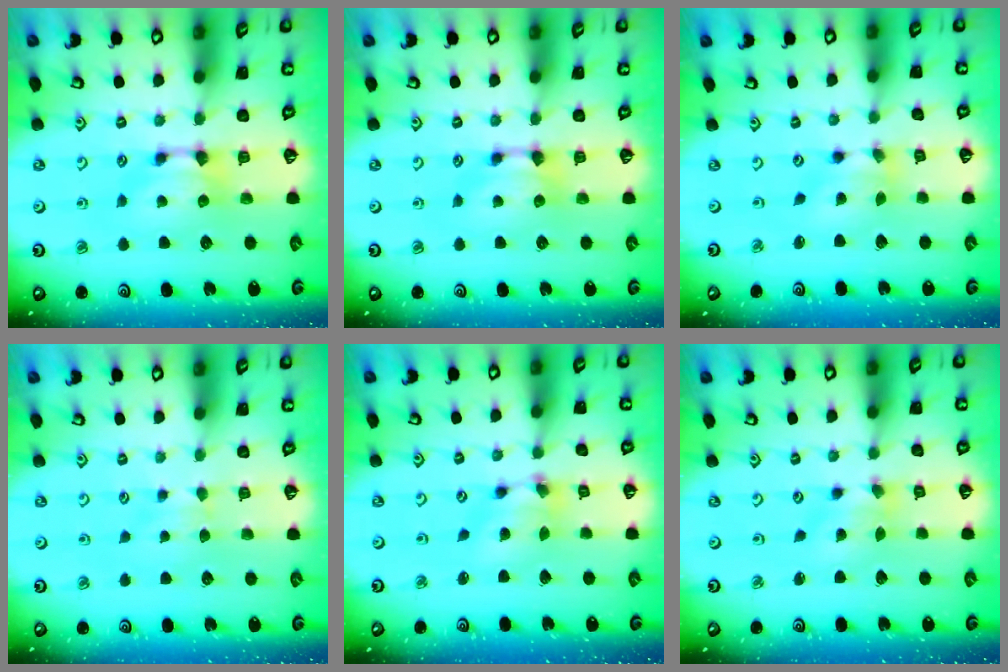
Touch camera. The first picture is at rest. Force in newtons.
{"total": 0.0}
{"total": 3.3, "press": 2.9, "slide": 1.5}
{"total": 2.6, "press": 2.6, "slide": 0.4}
{"total": 4.6, "press": 4.1, "slide": 1.9}
{"total": 1.2, "press": 0.3, "slide": 1.2}